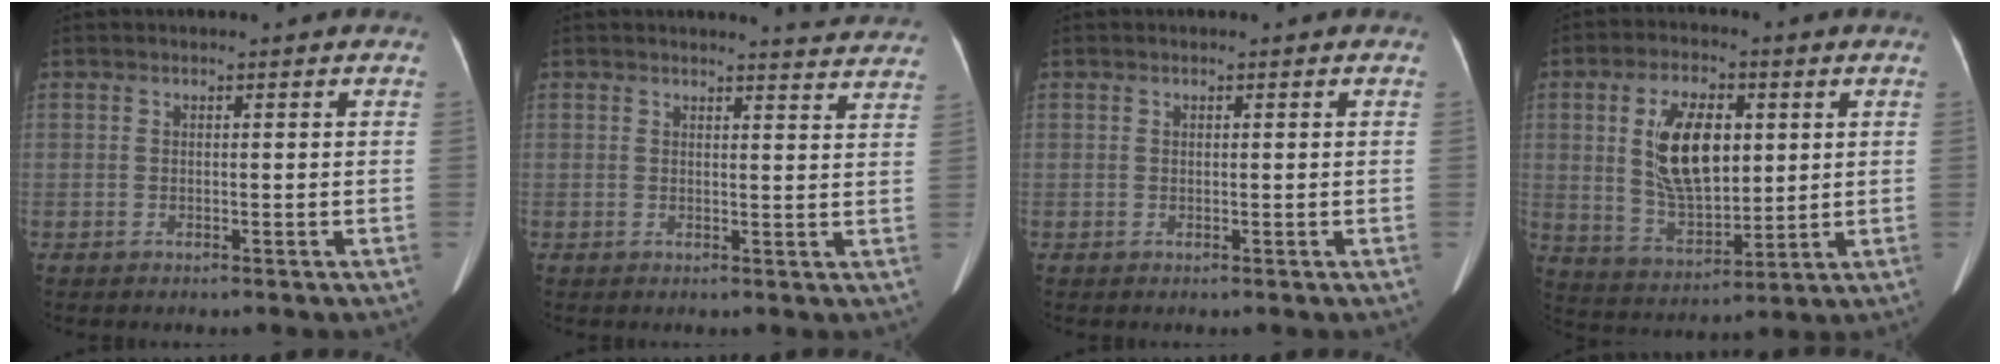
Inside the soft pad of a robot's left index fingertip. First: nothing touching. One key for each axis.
{"total": 6.9, "fx": 6.8, "fy": 0.2, "fz": 0.8, "tx": -0.006, "ty": -0.019, "tz": 0.056}
{"total": 0.0}
{"total": 11.8, "fx": 2.4, "fy": 5.7, "fz": 10.0, "tx": -0.200, "ty": 0.006, "tz": 0.052}